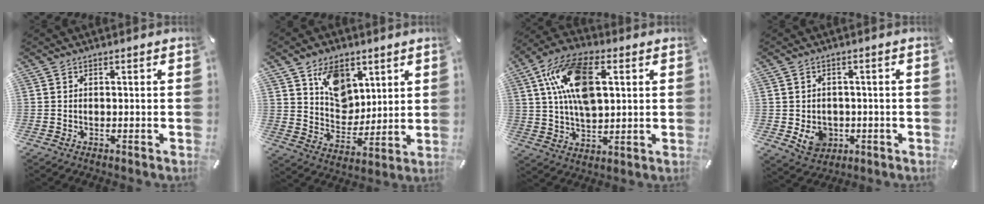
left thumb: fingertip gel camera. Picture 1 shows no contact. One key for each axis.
{"total": 11.2, "fx": 6.2, "fy": 8.5, "fz": 4.1, "tx": -0.066, "ty": -0.028, "tz": 0.119}
{"total": 15.8, "fx": 4.8, "fy": 9.0, "fz": 12.0, "tx": -0.234, "ty": 0.006, "tz": 0.083}
{"total": 6.1, "fx": -1.1, "fy": 5.3, "fz": 2.7, "tx": -0.037, "ty": 0.002, "tz": -0.019}